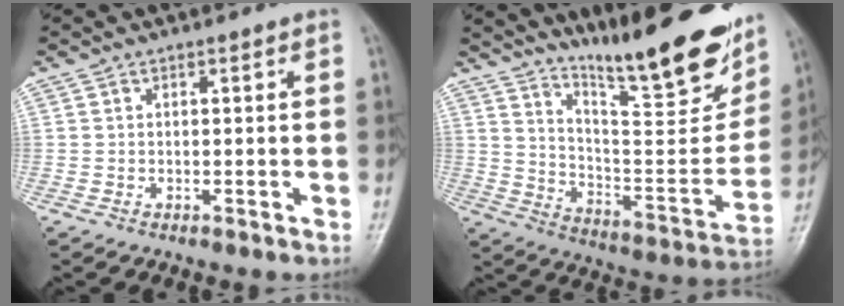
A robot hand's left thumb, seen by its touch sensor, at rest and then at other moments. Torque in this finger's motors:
{"motor_torque": [-0.03, 0.36, 1.45, -1.33, 0.11]}